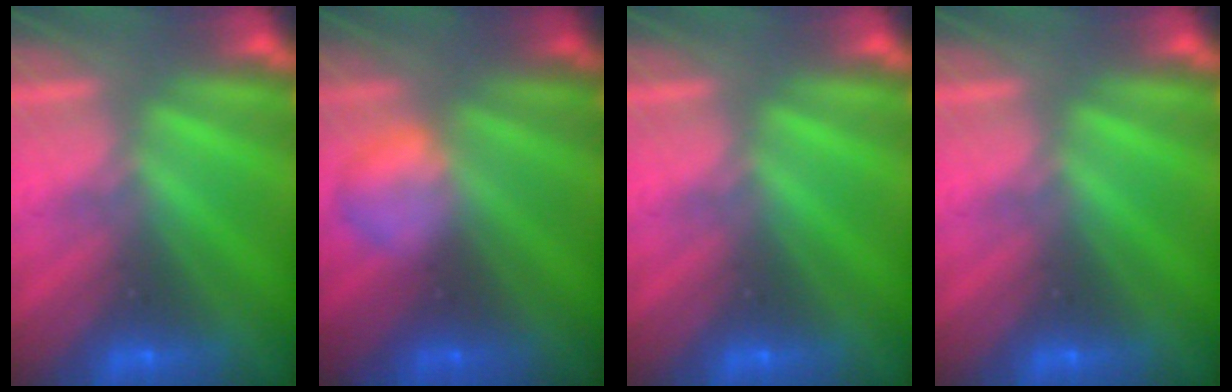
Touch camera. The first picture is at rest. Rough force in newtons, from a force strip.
{"total": 2.2}
{"total": 0.0}
{"total": 0.0}